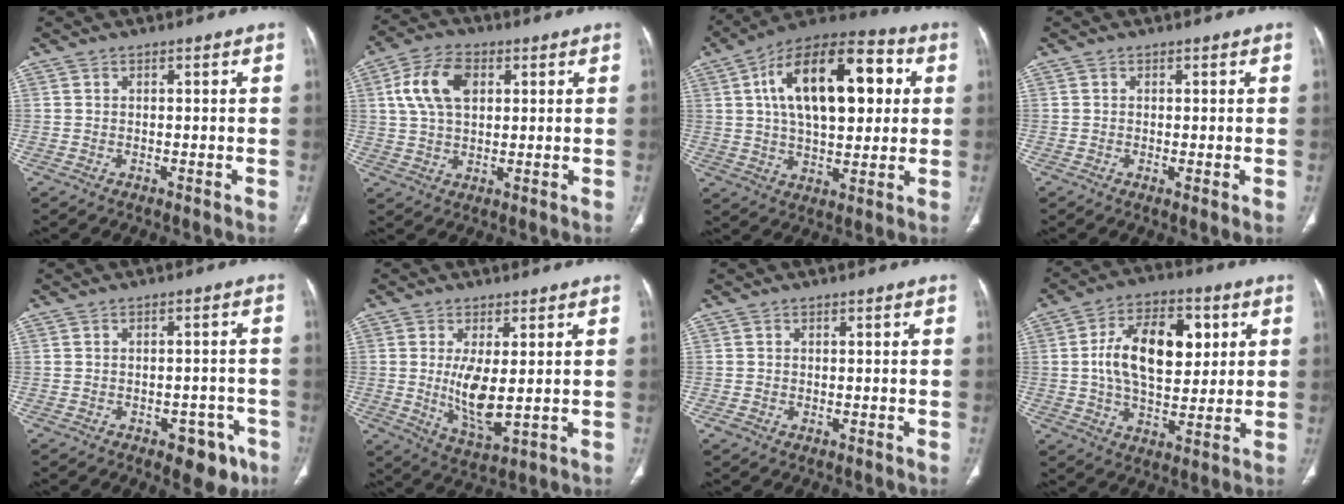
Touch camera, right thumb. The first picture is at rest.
{"total": 10.5, "force": [2.9, 6.5, 7.6], "torque": [-0.139, 0.009, 0.051]}
{"total": 23.1, "force": [5.3, 11.6, 19.2], "torque": [-0.286, 0.014, 0.076]}
{"total": 1.7, "force": [-0.2, 0.3, 1.6], "torque": [-0.038, -0.009, -0.005]}
{"total": 6.7, "force": [-3.8, 3.7, 4.1], "torque": [-0.026, 0.022, -0.043]}
{"total": 8.4, "force": [0.4, 3.1, 7.8], "torque": [-0.148, -0.026, 0.020]}
{"total": 1.1, "force": [-0.3, 0.8, 0.6], "torque": [-0.014, 0.000, -0.005]}
{"total": 16.2, "force": [3.0, 9.3, 12.9], "torque": [-0.189, 0.003, 0.049]}